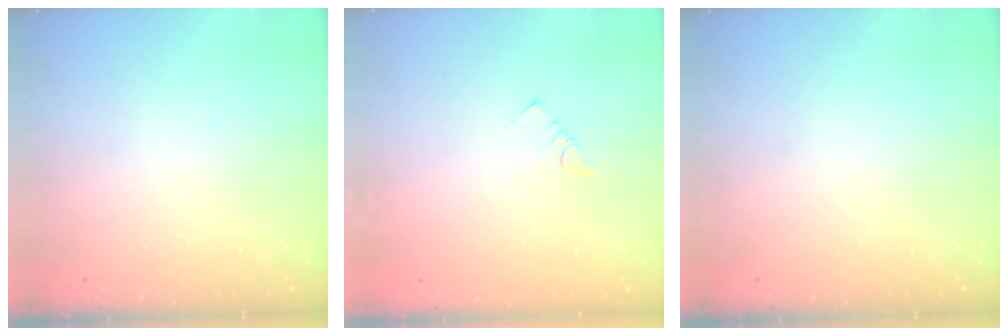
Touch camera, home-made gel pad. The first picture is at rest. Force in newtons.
{"total": 2.5, "press": 2.5, "slide": 0.5}
{"total": 0.0}